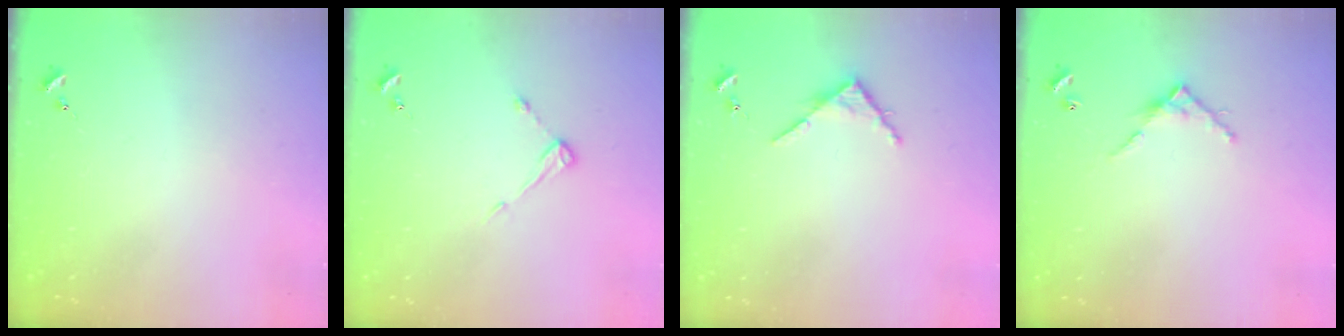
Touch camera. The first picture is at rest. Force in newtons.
{"total": 4.7, "press": 4.7, "slide": 0.4}
{"total": 3.8, "press": 3.8, "slide": 0.4}
{"total": 6.3, "press": 6.3, "slide": 0.5}